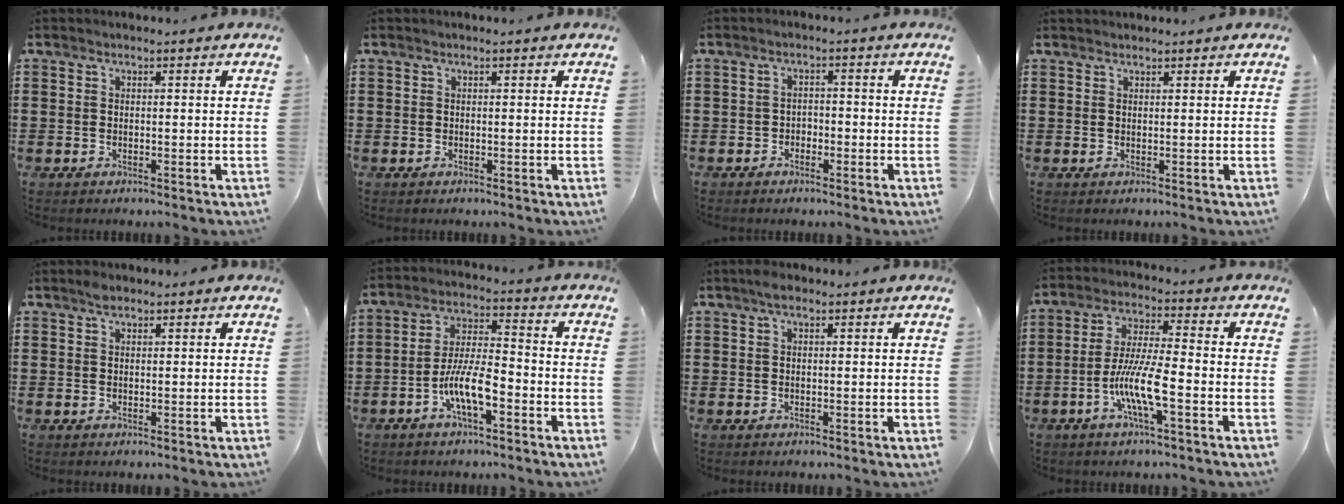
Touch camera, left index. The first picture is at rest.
{"total": 0.0}
{"total": 1.6, "force": [-1.4, 0.8, 0.1], "torque": [-0.009, 0.002, -0.032]}
{"total": 0.8, "force": [0.8, 0.2, -0.1], "torque": [-0.001, 0.000, 0.016]}
{"total": 1.3, "force": [0.9, 0.6, 0.7], "torque": [-0.008, 0.000, 0.015]}
{"total": 8.3, "force": [-3.5, 2.5, 7.1], "torque": [-0.158, -0.003, -0.072]}
{"total": 1.6, "force": [0.8, 0.7, 1.1], "torque": [-0.025, 0.006, 0.013]}
{"total": 8.5, "force": [-3.6, 1.3, 7.5], "torque": [-0.164, -0.009, -0.077]}